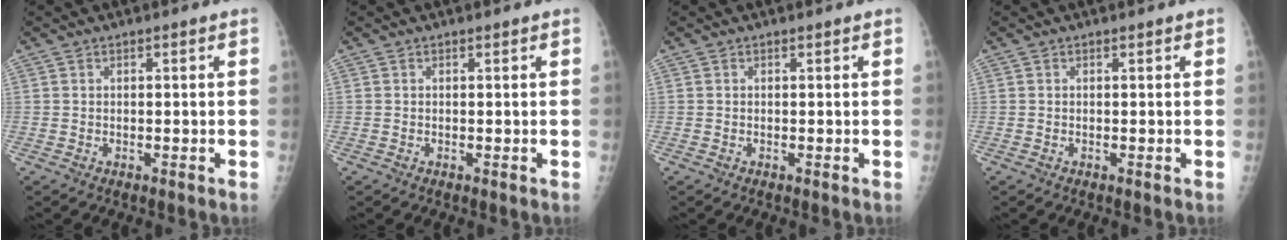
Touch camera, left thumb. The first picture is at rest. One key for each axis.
{"total": 0.0}
{"total": 0.0}
{"total": 0.0}